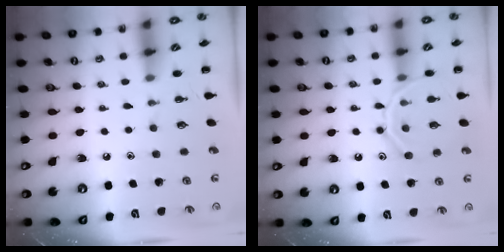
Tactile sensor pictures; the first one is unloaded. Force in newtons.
{"total": 13.0, "press": 12.9, "slide": 1.1}